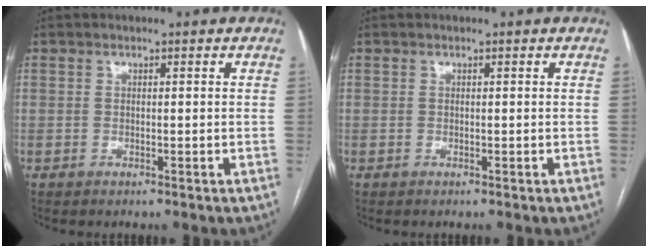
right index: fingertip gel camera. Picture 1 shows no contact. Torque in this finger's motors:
{"motor_torque": [0.02, -0.01, 0.00, 0.00]}